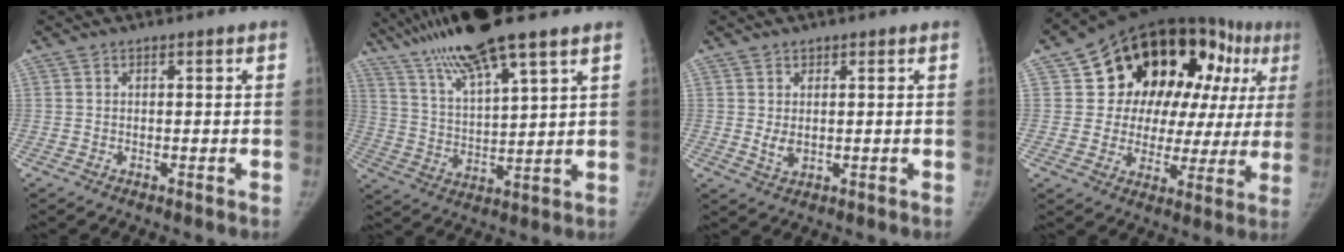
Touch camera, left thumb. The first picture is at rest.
{"total": 16.0, "force": [11.7, 1.5, 10.9], "torque": [-0.204, -0.035, 0.222]}
{"total": 2.3, "force": [0.5, 1.6, 1.7], "torque": [-0.028, -0.010, 0.019]}
{"total": 24.9, "force": [9.0, 16.0, 16.8], "torque": [-0.164, 0.025, 0.129]}